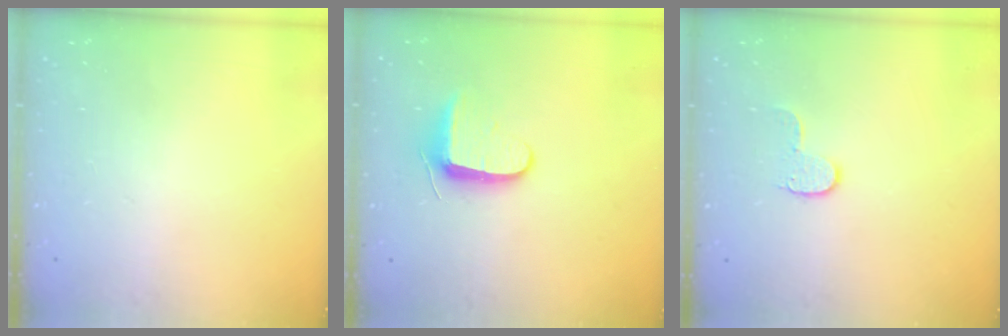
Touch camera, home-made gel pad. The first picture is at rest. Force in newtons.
{"total": 8.7, "press": 8.6, "slide": 1.4}
{"total": 6.1, "press": 6.1, "slide": 0.4}